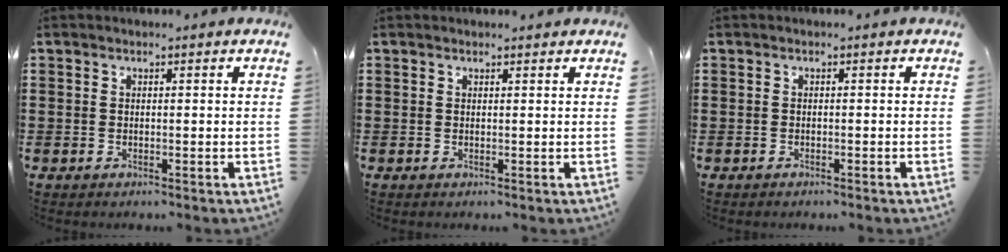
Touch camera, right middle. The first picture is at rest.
{"total": 0.5, "force": [0.5, 0.0, 0.1], "torque": [-0.004, -0.002, 0.010]}
{"total": 0.6, "force": [-0.6, 0.1, 0.1], "torque": [-0.003, -0.002, -0.011]}